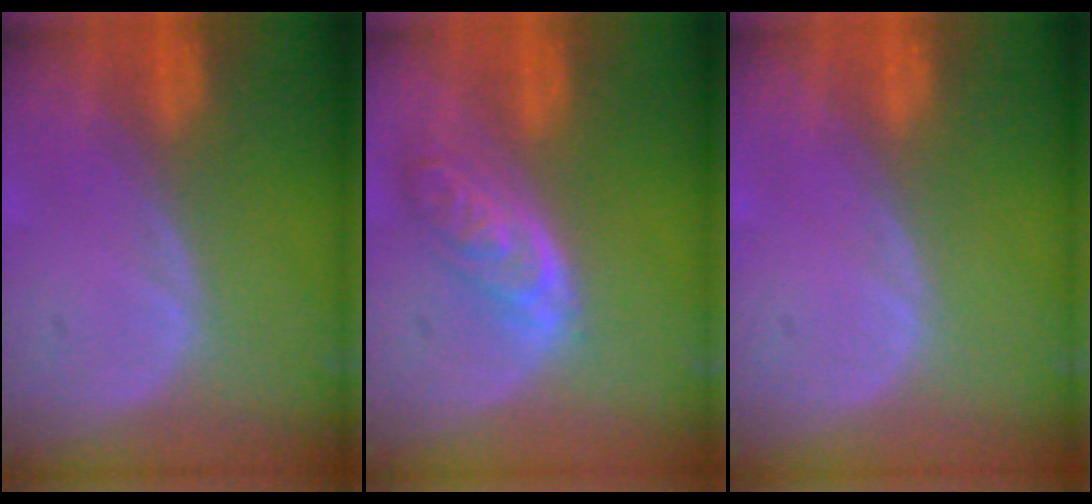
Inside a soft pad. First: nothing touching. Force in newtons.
{"total": 6.2, "press": 5.7, "slide": 2.6}
{"total": 0.0}